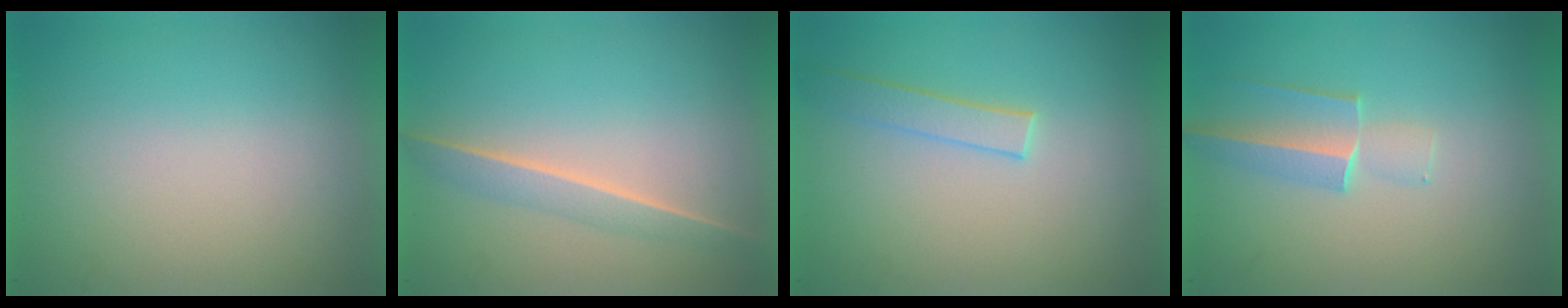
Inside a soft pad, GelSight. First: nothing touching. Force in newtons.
{"total": 1.7}
{"total": 1.5}
{"total": 1.8}